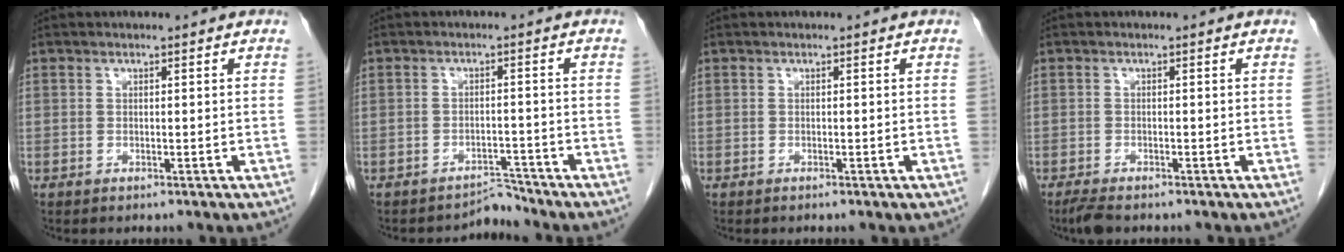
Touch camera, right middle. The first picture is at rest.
{"total": 2.7, "force": [-2.5, 0.1, -1.0], "torque": [0.025, 0.002, -0.036]}
{"total": 0.7, "force": [-0.5, 0.2, 0.4], "torque": [-0.012, -0.002, -0.004]}
{"total": 2.4, "force": [-1.9, 0.6, 1.3], "torque": [-0.032, -0.007, -0.033]}